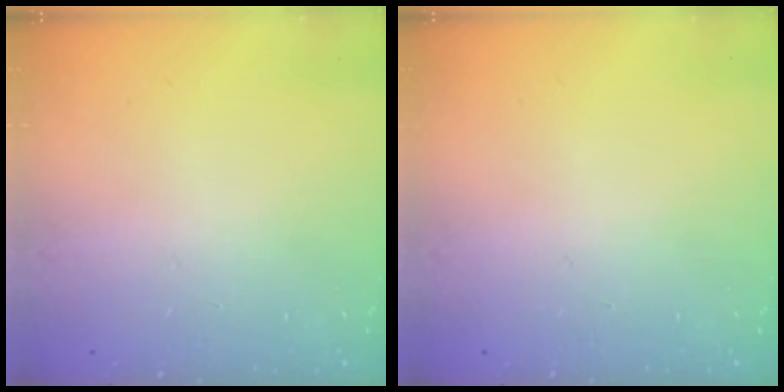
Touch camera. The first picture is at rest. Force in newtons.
{"total": 0.0}